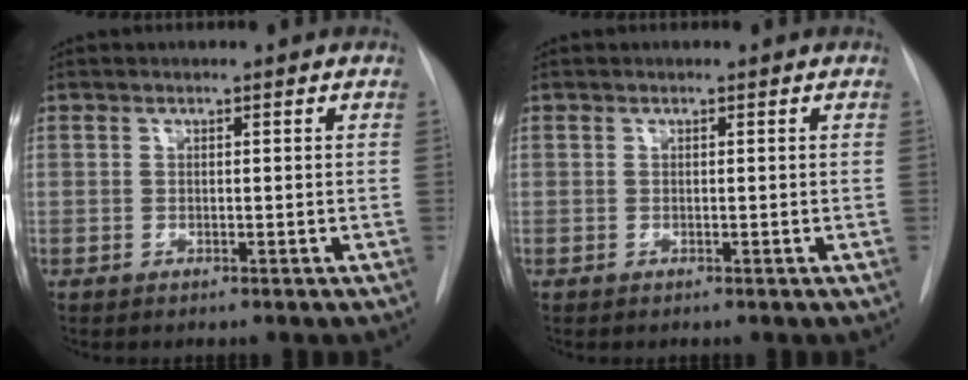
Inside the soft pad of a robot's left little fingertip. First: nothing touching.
{"total": 0.0}